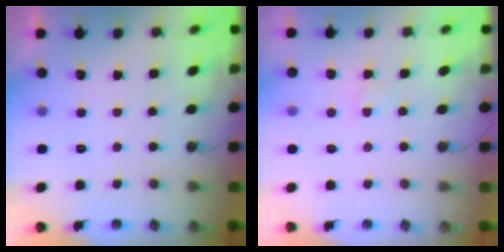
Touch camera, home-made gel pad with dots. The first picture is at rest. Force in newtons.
{"total": 4.6, "press": 4.5, "slide": 0.6}